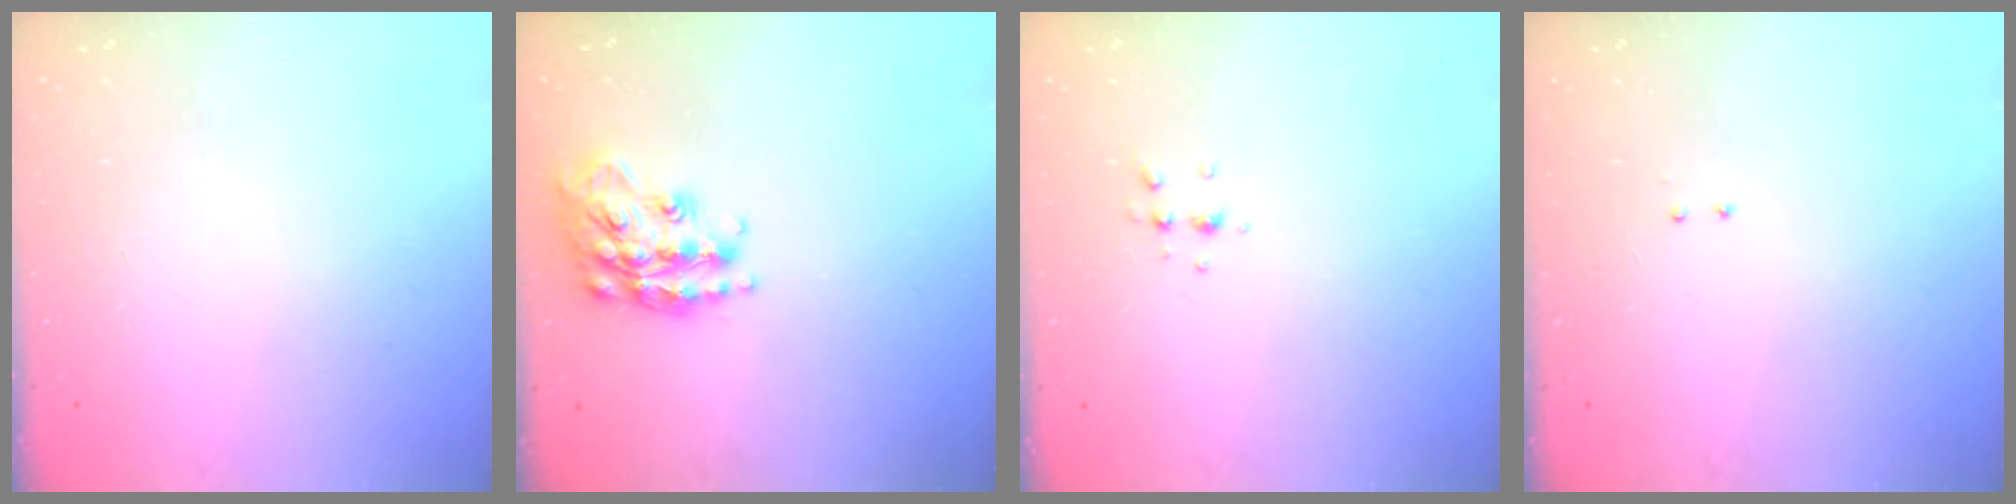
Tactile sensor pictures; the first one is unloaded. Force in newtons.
{"total": 18.2, "press": 18.2, "slide": 1.2}
{"total": 3.9, "press": 3.8, "slide": 1.2}
{"total": 2.0, "press": 2.0, "slide": 0.4}